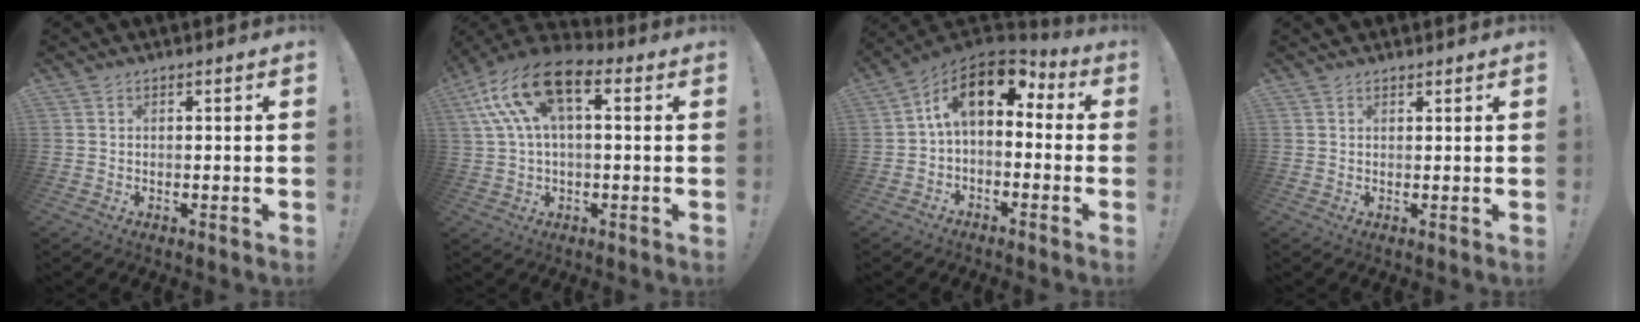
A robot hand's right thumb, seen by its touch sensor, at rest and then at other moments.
{"total": 15.7, "force": [5.7, 8.7, 11.8], "torque": [-0.230, -0.005, 0.106]}
{"total": 12.0, "force": [3.5, 6.3, 9.5], "torque": [-0.157, -0.009, 0.063]}
{"total": 0.0}